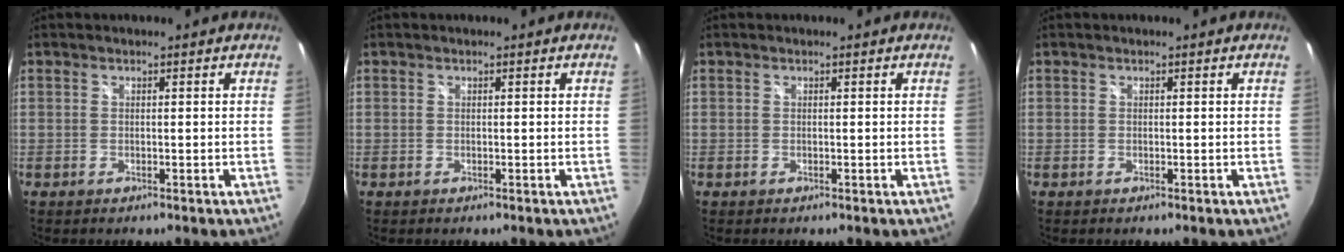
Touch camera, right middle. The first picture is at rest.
{"total": 0.0}
{"total": 0.0}
{"total": 0.0}